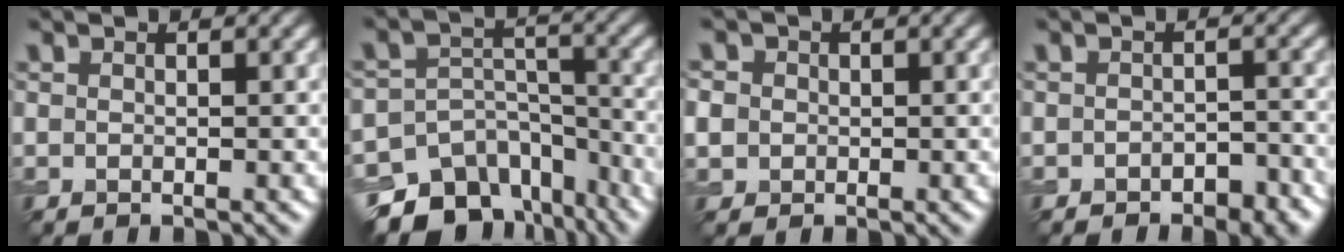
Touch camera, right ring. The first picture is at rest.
{"total": 13.3, "force": [-9.9, 8.0, 4.1], "torque": [-0.068, -0.007, -0.133]}
{"total": 2.7, "force": [0.3, 2.5, 0.9], "torque": [-0.016, 0.014, -0.002]}
{"total": 2.6, "force": [-1.5, 1.5, 1.5], "torque": [-0.019, 0.002, -0.019]}